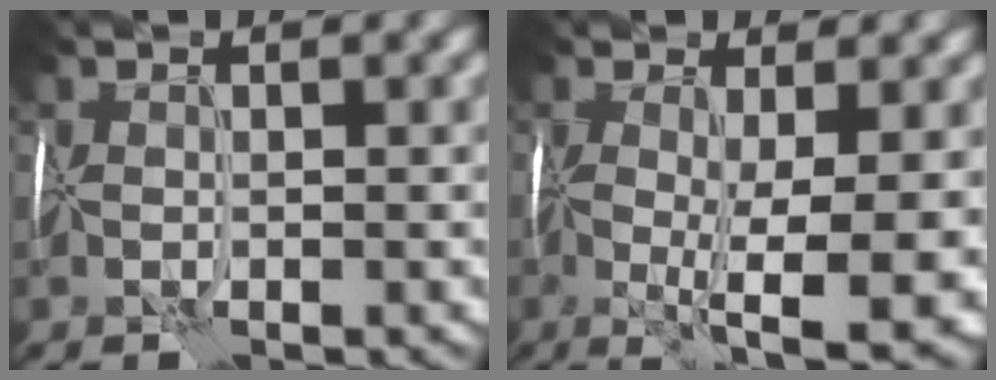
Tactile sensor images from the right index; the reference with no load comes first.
{"total": 9.9, "force": [-2.3, 2.9, 9.2], "torque": [-0.167, -0.015, -0.032]}